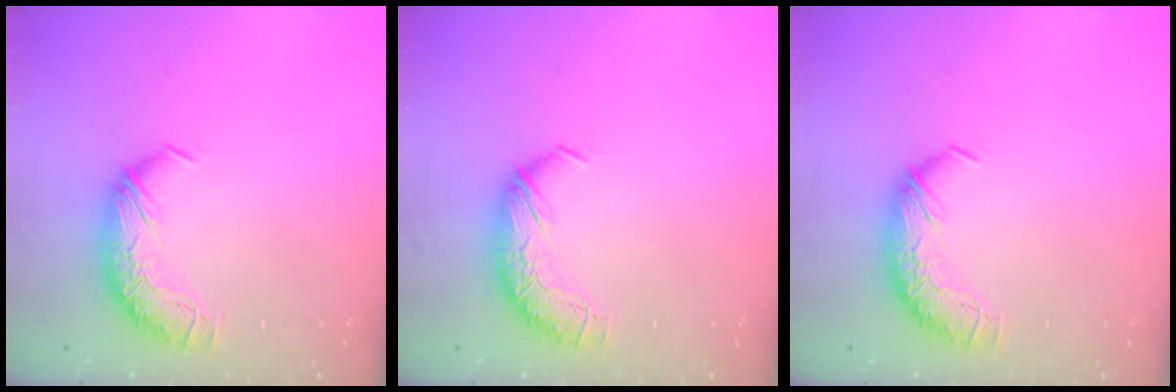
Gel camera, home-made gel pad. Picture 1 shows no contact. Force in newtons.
{"total": 0.0}
{"total": 0.0}